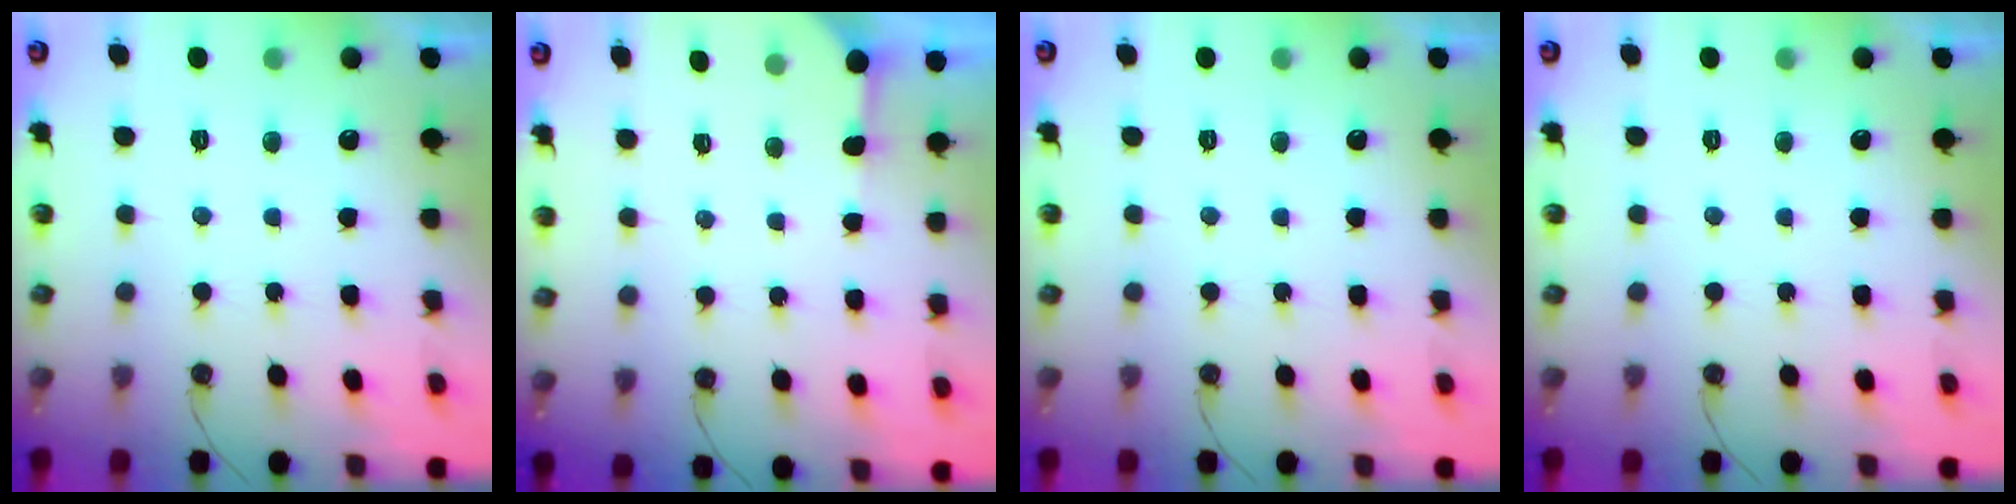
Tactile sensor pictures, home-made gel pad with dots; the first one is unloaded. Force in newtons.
{"total": 3.5, "press": 3.5, "slide": 0.2}
{"total": 0.0}
{"total": 0.0}